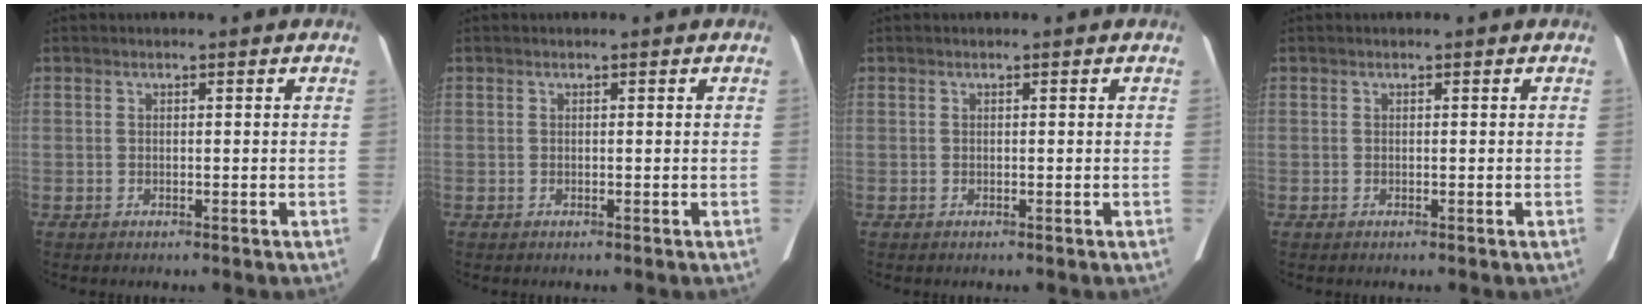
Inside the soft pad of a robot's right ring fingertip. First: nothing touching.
{"total": 0.0}
{"total": 0.0}
{"total": 0.0}